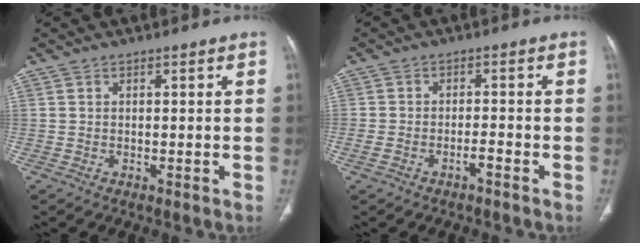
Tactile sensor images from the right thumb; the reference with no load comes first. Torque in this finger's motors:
{"motor_torque": [2.31, 0.80, 0.12, 0.04, 0.03]}